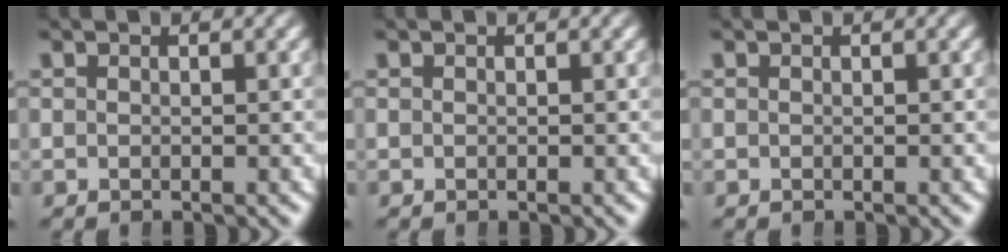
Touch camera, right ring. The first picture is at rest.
{"total": 0.0}
{"total": 0.0}